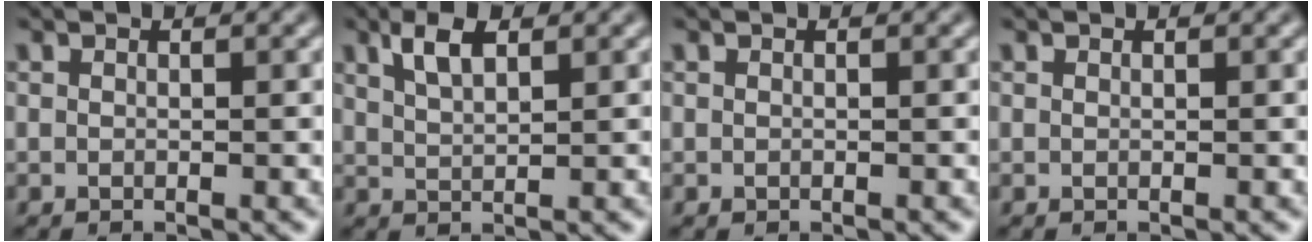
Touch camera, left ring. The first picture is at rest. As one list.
[{"total": 2.9, "force": [1.8, 1.0, 2.1], "torque": [-0.043, 0.002, 0.034]}, {"total": 0.0}, {"total": 0.0}]